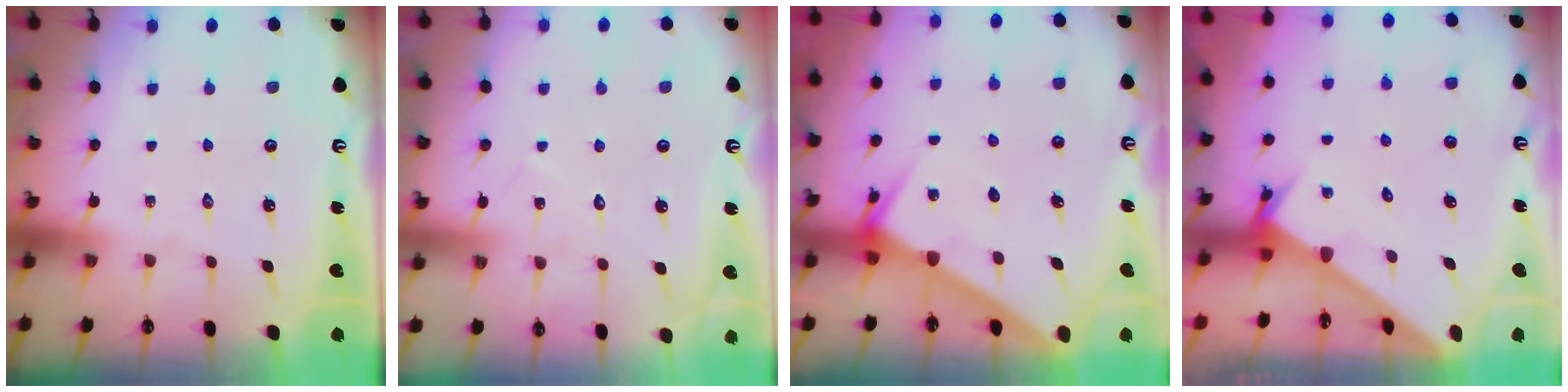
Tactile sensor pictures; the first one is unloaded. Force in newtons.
{"total": 6.6, "press": 6.6, "slide": 0.5}
{"total": 4.5, "press": 4.5, "slide": 0.4}
{"total": 2.8, "press": 2.8, "slide": 0.1}